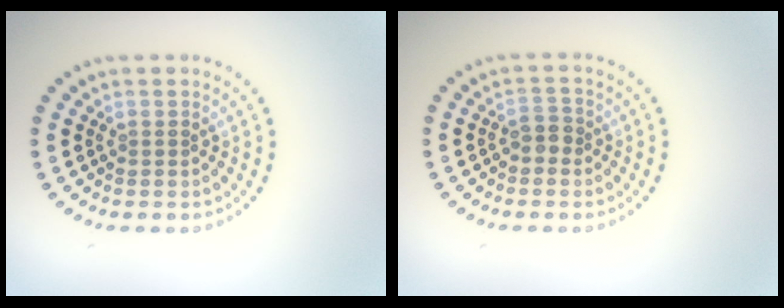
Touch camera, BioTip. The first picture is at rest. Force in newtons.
{"total": 1.5, "press": 1.4, "slide": 0.6}